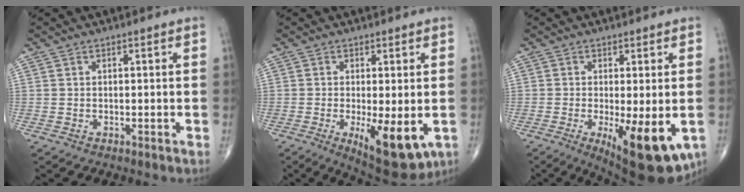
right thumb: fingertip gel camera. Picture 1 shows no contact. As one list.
[{"total": 10.8, "force": [-2.8, 3.7, 9.8], "torque": [-0.141, -0.024, -0.032]}, {"total": 13.0, "force": [-3.7, 4.1, 11.8], "torque": [-0.159, -0.024, -0.043]}]